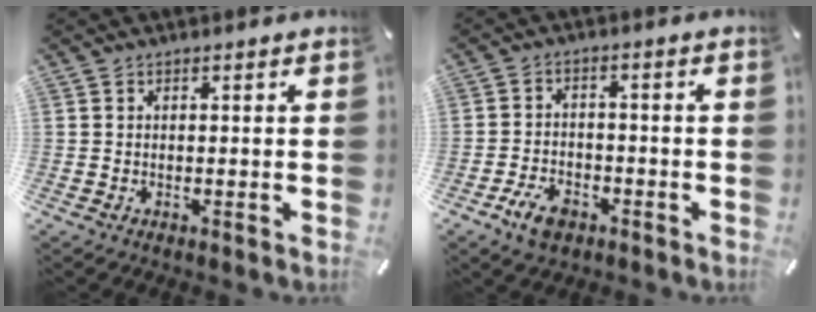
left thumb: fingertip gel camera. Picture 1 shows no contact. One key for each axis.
{"total": 5.8, "fx": -3.5, "fy": 3.7, "fz": 2.9, "tx": -0.060, "ty": 0.018, "tz": -0.066}